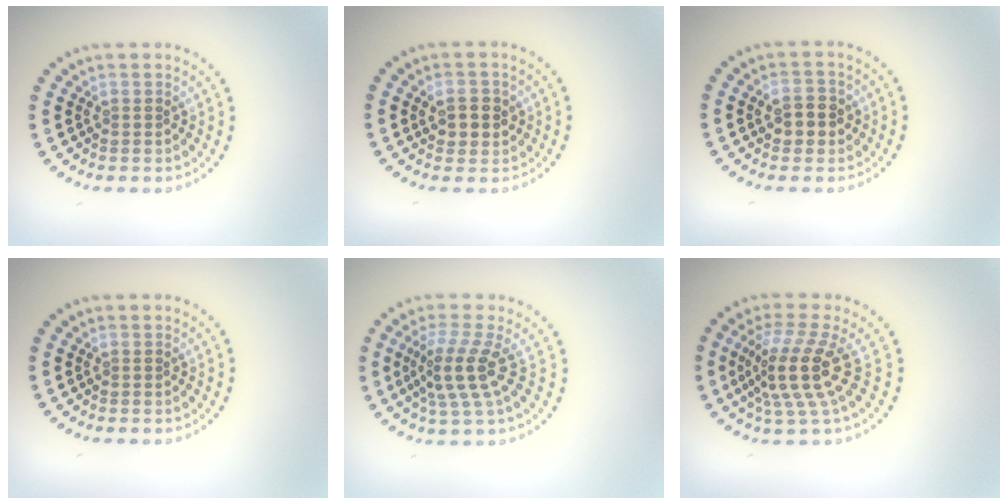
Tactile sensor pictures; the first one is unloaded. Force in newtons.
{"total": 2.5, "press": 2.5, "slide": 0.5}
{"total": 2.5, "press": 2.5, "slide": 0.2}
{"total": 0.0}
{"total": 3.8, "press": 3.1, "slide": 2.3}
{"total": 4.9, "press": 3.6, "slide": 3.2}